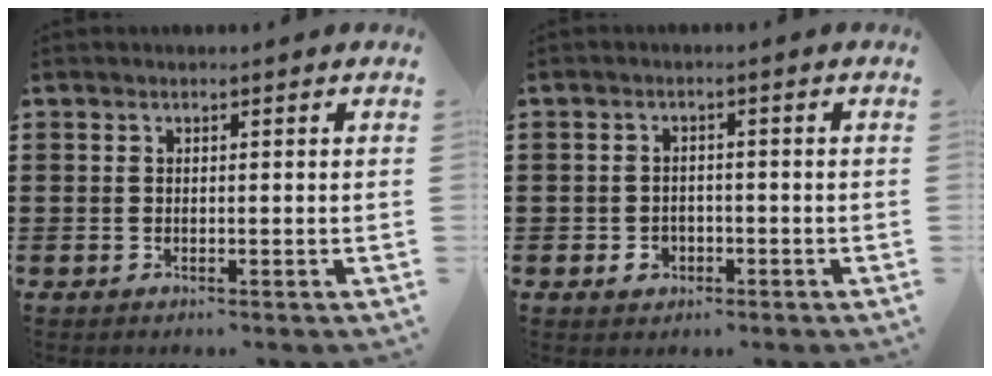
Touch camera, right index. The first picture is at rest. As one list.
[{"total": 2.2, "force": [-1.1, 1.6, 1.0], "torque": [-0.024, 0.000, -0.022]}]